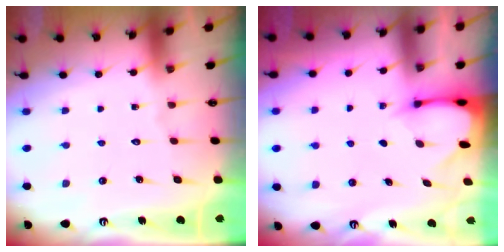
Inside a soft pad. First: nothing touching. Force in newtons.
{"total": 2.3, "press": 2.3, "slide": 0.3}